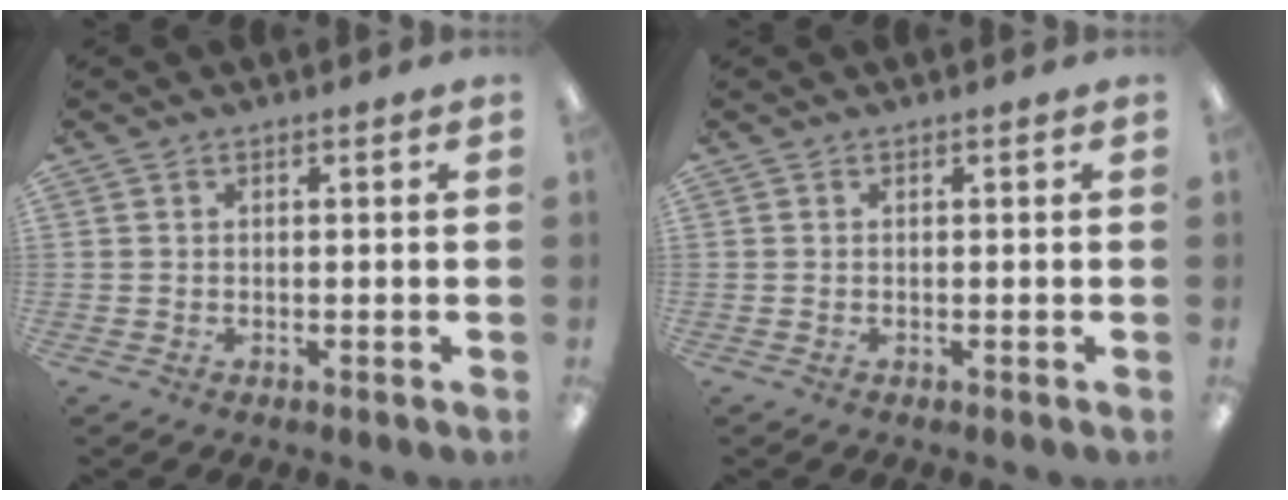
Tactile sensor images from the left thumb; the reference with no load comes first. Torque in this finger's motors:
{"motor_torque": [0.00, 0.00, 0.09, 0.04, 0.00]}